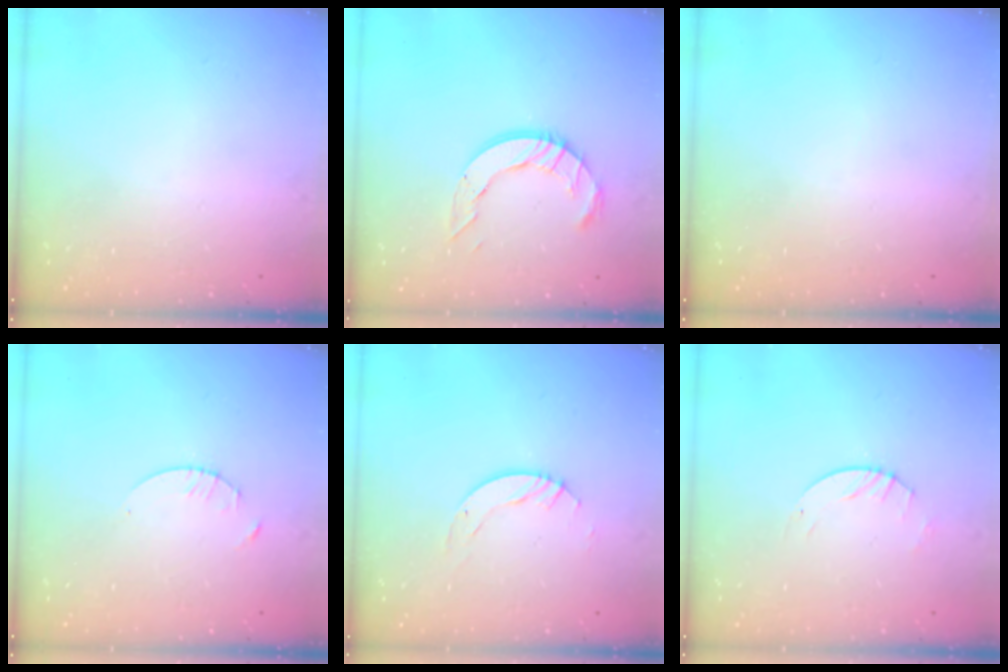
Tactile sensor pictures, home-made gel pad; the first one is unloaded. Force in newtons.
{"total": 9.7, "press": 9.6, "slide": 0.9}
{"total": 0.0}
{"total": 1.3, "press": 1.3, "slide": 0.2}
{"total": 4.0, "press": 4.0, "slide": 0.3}
{"total": 2.8, "press": 2.8, "slide": 0.4}